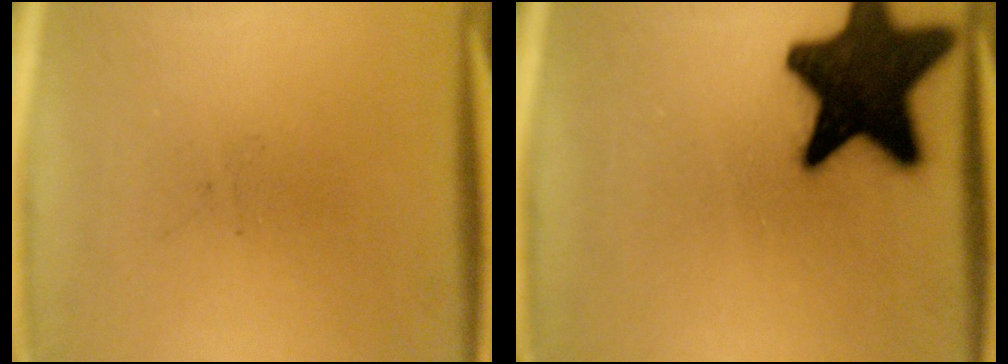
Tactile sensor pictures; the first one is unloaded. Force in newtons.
{"total": 19.4}